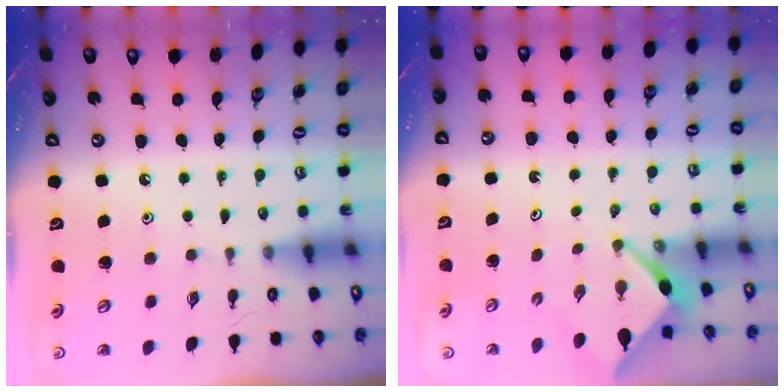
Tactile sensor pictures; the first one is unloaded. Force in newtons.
{"total": 2.5, "press": 2.5, "slide": 0.3}